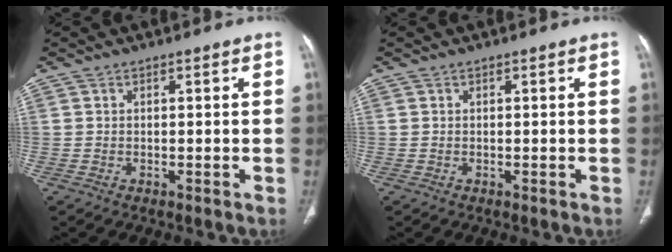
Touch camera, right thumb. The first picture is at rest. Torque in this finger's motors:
{"motor_torque": [-0.01, 0.13, 0.00, 0.00, 0.00]}